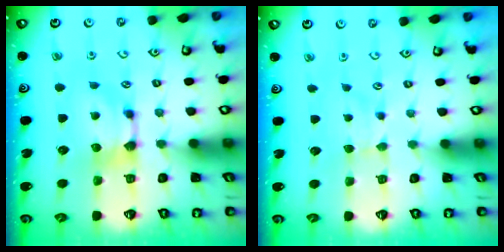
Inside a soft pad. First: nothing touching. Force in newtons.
{"total": 2.2, "press": 2.2, "slide": 0.5}